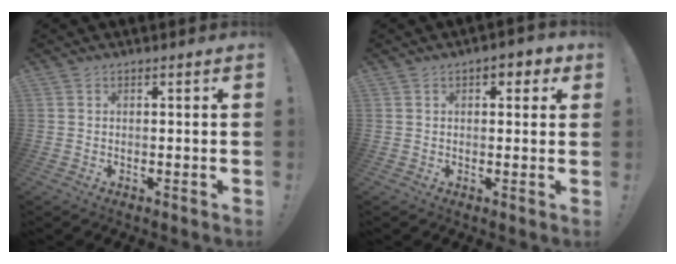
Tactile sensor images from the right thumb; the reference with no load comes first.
{"total": 3.6, "force": [1.4, 2.1, 2.6], "torque": [-0.028, 0.000, 0.019]}